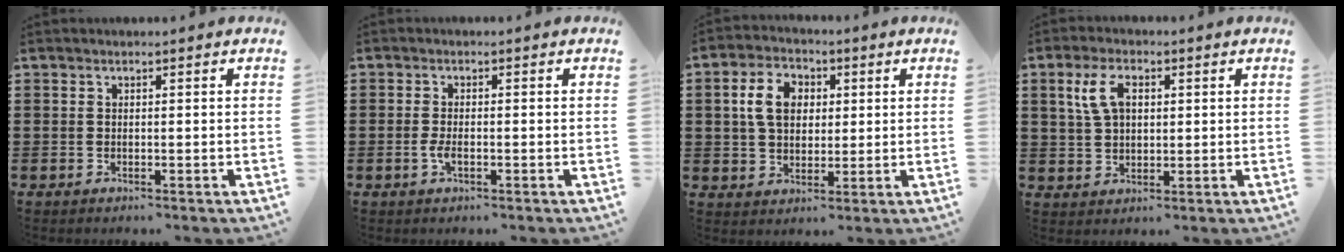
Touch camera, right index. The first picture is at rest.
{"total": 2.1, "force": [-0.7, 0.7, 1.9], "torque": [-0.049, -0.005, -0.017]}
{"total": 7.2, "force": [1.5, 5.2, 4.8], "torque": [-0.100, 0.011, 0.020]}
{"total": 5.7, "force": [1.8, 3.2, 4.4], "torque": [-0.097, 0.014, 0.031]}